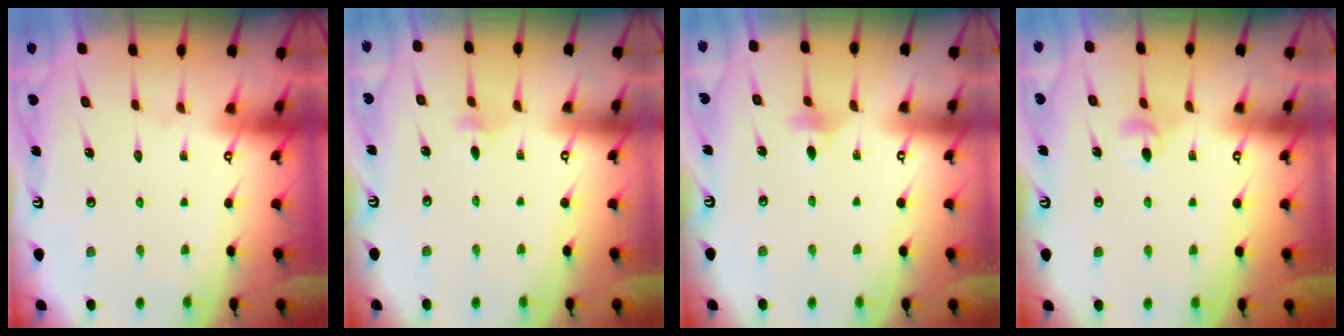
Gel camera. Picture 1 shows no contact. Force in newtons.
{"total": 3.4, "press": 3.3, "slide": 0.9}
{"total": 3.8, "press": 3.7, "slide": 0.9}
{"total": 4.0, "press": 3.9, "slide": 0.6}